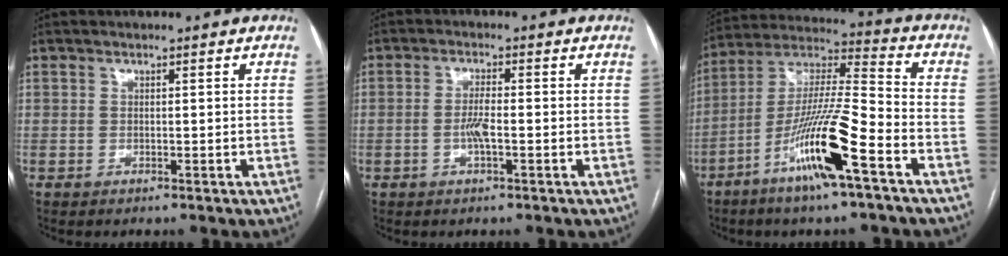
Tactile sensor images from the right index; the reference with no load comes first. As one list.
[{"total": 3.0, "force": [-0.8, 0.4, 2.9], "torque": [-0.062, -0.001, -0.015]}, {"total": 15.7, "force": [-7.6, 0.5, 13.7], "torque": [-0.270, -0.011, -0.142]}]